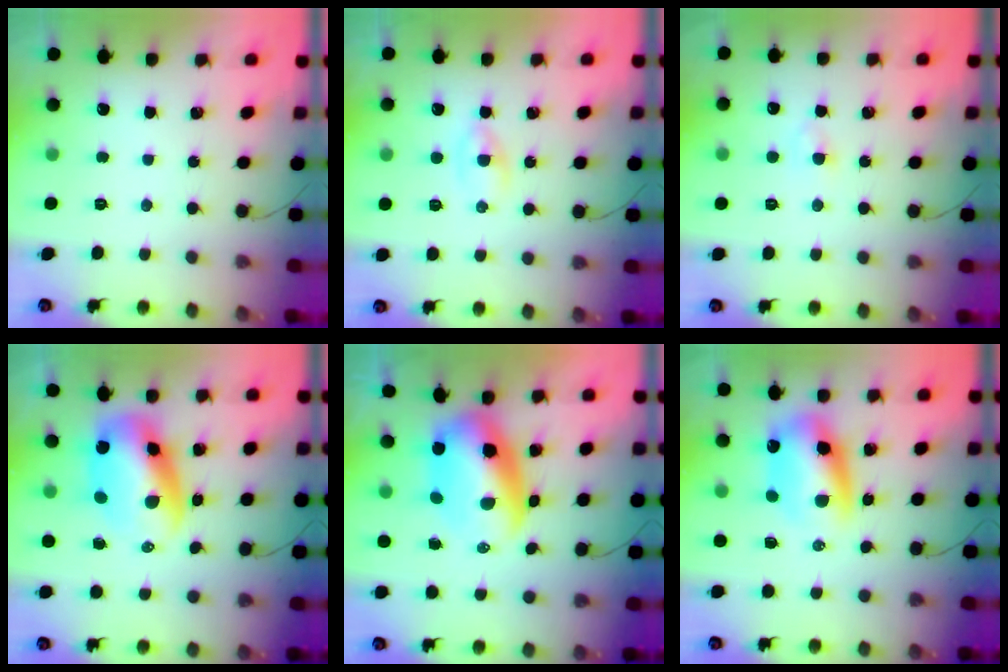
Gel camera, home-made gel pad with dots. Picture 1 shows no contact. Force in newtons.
{"total": 1.9, "press": 1.6, "slide": 1.0}
{"total": 2.7, "press": 2.5, "slide": 1.1}
{"total": 11.1, "press": 10.8, "slide": 2.7}
{"total": 10.8, "press": 10.4, "slide": 2.7}
{"total": 10.8, "press": 10.4, "slide": 3.0}